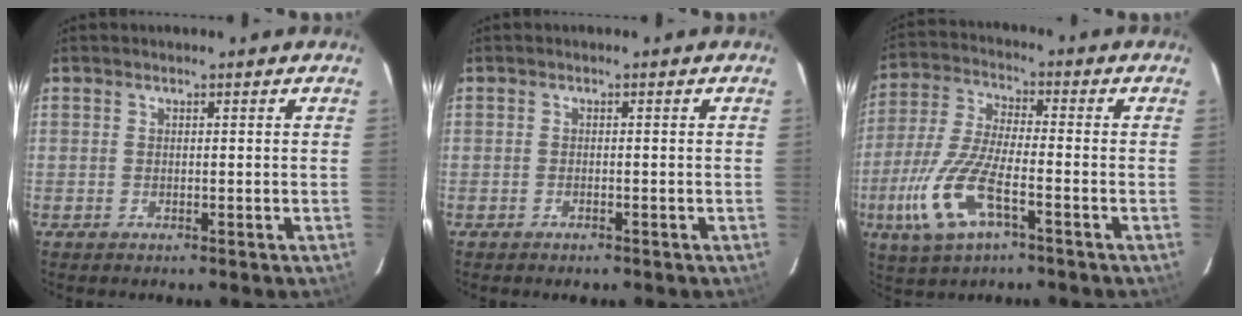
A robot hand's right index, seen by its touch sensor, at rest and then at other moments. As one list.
[{"total": 1.1, "force": [-0.9, 0.5, 0.4], "torque": [-0.008, 0.001, -0.014]}, {"total": 13.5, "force": [-5.7, 4.6, 11.3], "torque": [-0.253, -0.012, -0.114]}]